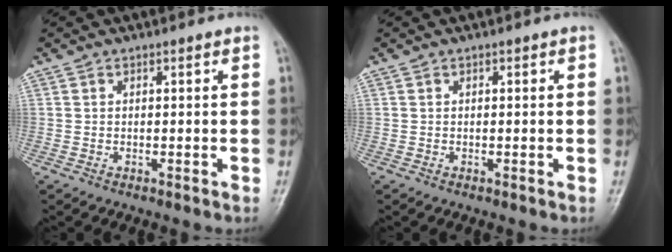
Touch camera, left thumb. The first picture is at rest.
{"total": 0.0}